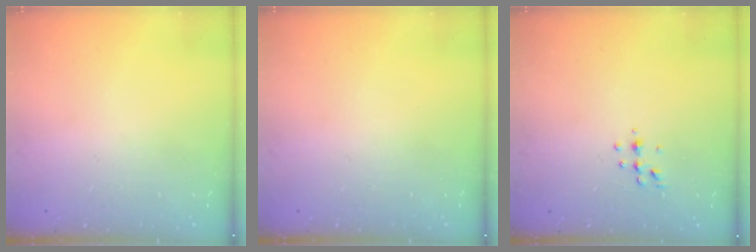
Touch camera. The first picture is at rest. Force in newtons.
{"total": 0.0}
{"total": 4.6, "press": 4.5, "slide": 1.0}